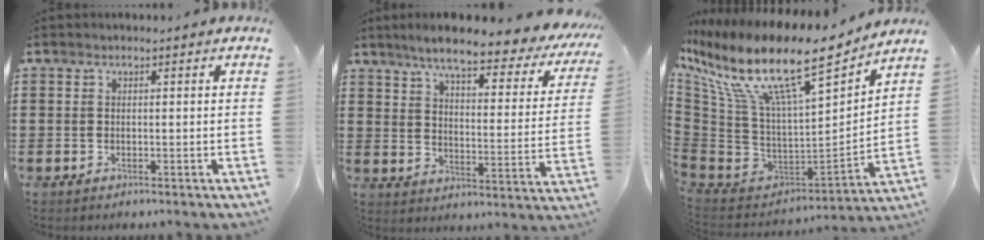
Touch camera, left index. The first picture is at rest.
{"total": 7.6, "force": [6.2, 0.6, 4.3], "torque": [-0.094, -0.039, 0.097]}
{"total": 15.6, "force": [9.4, 4.5, 11.6], "torque": [-0.246, -0.059, 0.150]}